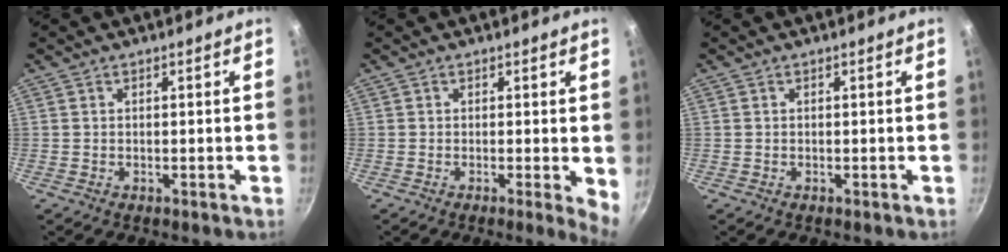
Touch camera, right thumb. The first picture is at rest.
{"total": 3.6, "force": [0.1, 0.9, 3.5], "torque": [-0.042, -0.007, -0.002]}
{"total": 0.0}